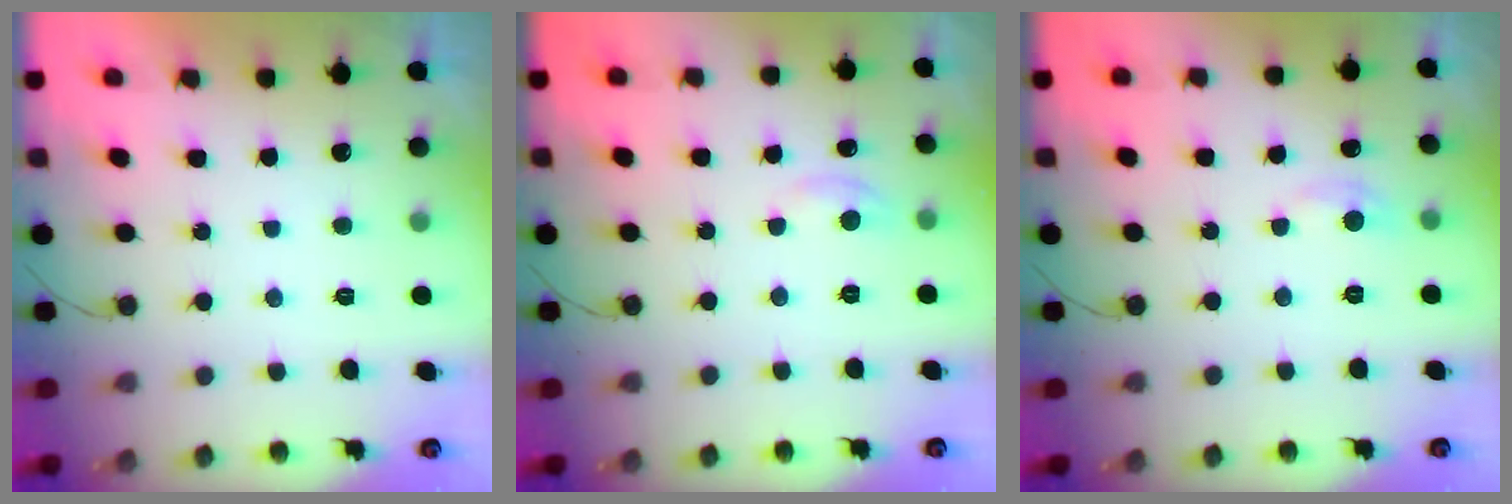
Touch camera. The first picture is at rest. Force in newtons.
{"total": 3.0, "press": 3.0, "slide": 0.3}
{"total": 4.5, "press": 4.5, "slide": 0.6}